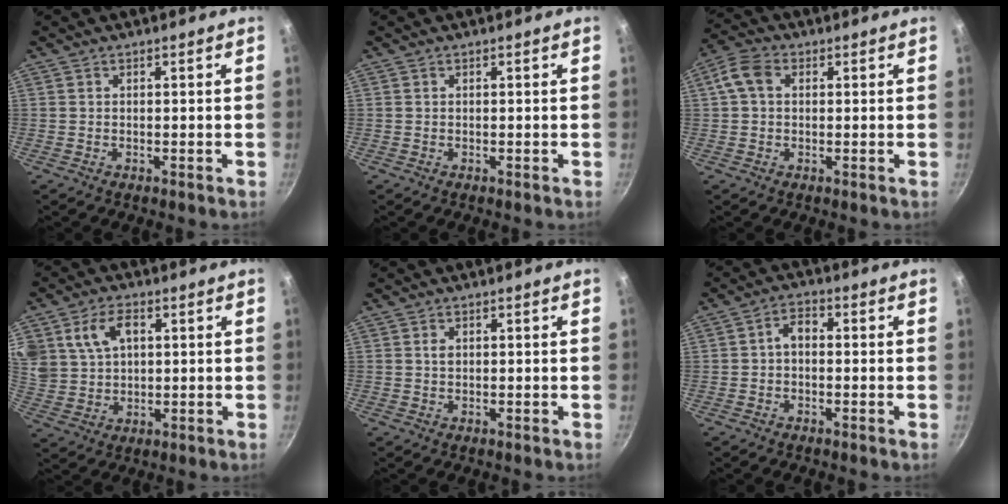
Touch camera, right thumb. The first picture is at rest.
{"total": 0.0}
{"total": 5.5, "force": [1.1, 4.1, 3.6], "torque": [-0.066, 0.013, 0.008]}
{"total": 11.5, "force": [4.1, 8.2, 6.9], "torque": [-0.125, 0.001, 0.083]}
{"total": 1.2, "force": [0.3, 0.8, 0.8], "torque": [-0.011, 0.002, 0.005]}
{"total": 3.4, "force": [-0.4, 2.3, 2.5], "torque": [-0.034, 0.016, -0.014]}